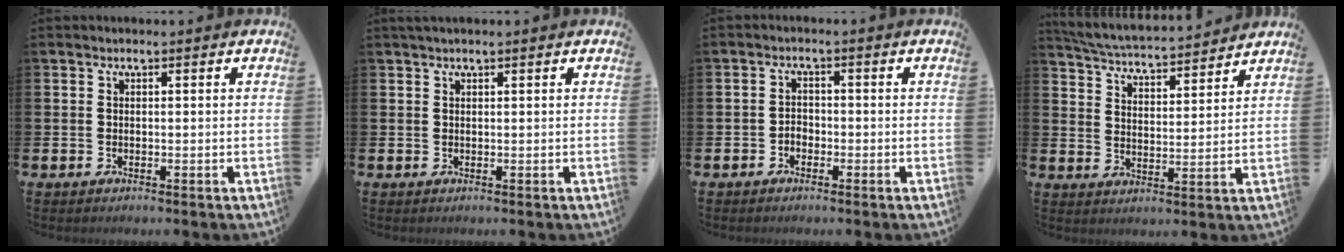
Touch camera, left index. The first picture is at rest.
{"total": 0.9, "force": [0.7, 0.1, 0.5], "torque": [-0.004, 0.001, 0.011]}
{"total": 1.6, "force": [-0.9, 1.2, 0.6], "torque": [-0.009, 0.002, -0.022]}
{"total": 5.0, "force": [4.9, 0.3, 0.5], "torque": [-0.032, -0.041, 0.084]}